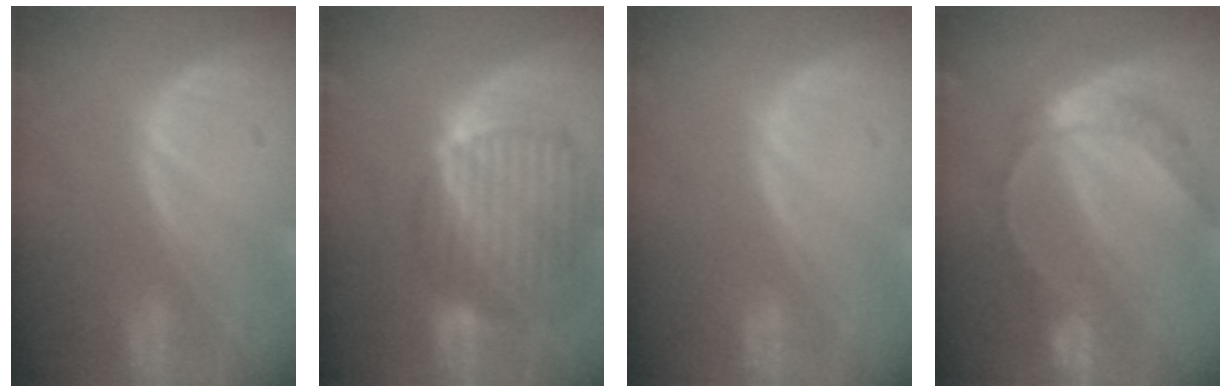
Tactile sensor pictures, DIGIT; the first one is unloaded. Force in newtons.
{"total": 10.7, "press": 9.2, "slide": 5.4}
{"total": 0.0}
{"total": 7.6, "press": 6.4, "slide": 4.2}